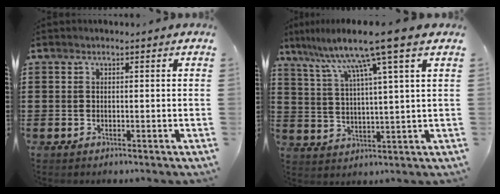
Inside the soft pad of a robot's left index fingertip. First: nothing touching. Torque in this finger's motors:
{"motor_torque": [2.14, 0.00, 1.05, 0.21]}